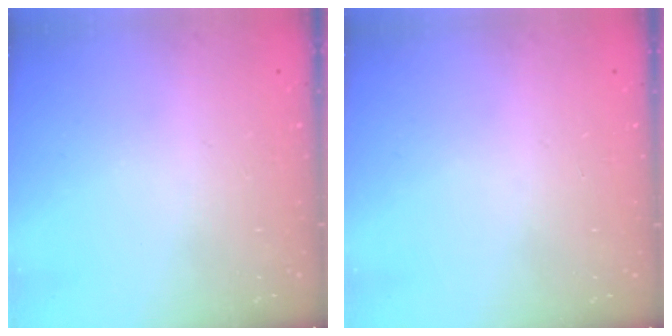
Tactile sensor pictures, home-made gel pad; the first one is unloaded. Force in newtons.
{"total": 0.0}